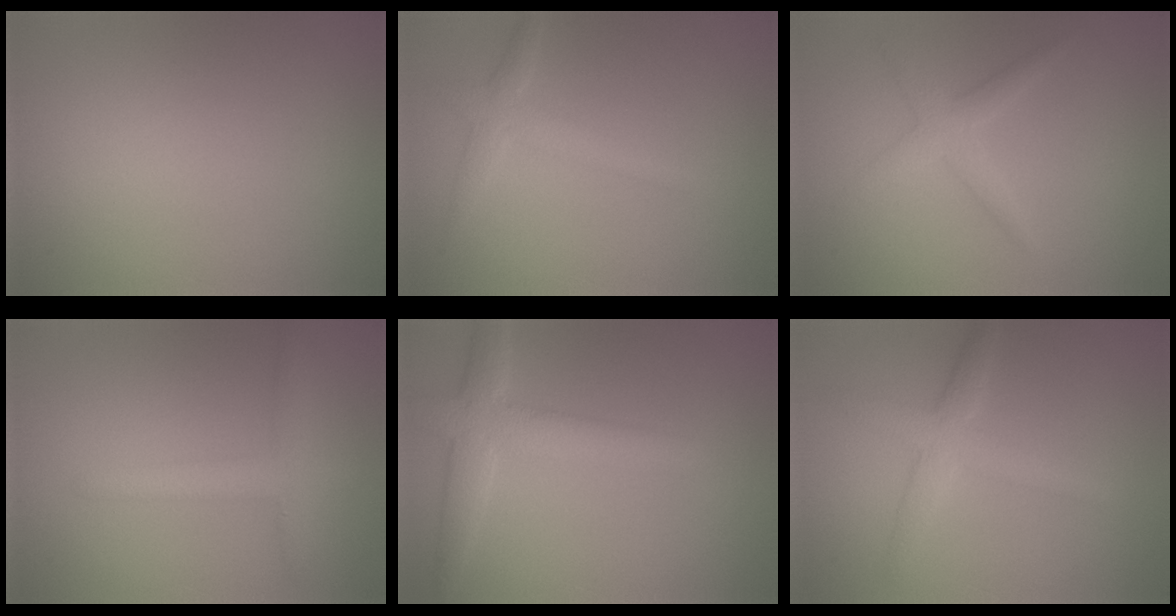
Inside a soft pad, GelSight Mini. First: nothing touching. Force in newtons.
{"total": 2.2, "press": 2.2, "slide": 0.1}
{"total": 2.1, "press": 2.1, "slide": 0.0}
{"total": 2.8, "press": 2.8, "slide": 0.2}
{"total": 4.6, "press": 4.5, "slide": 0.4}
{"total": 2.9, "press": 2.9, "slide": 0.1}